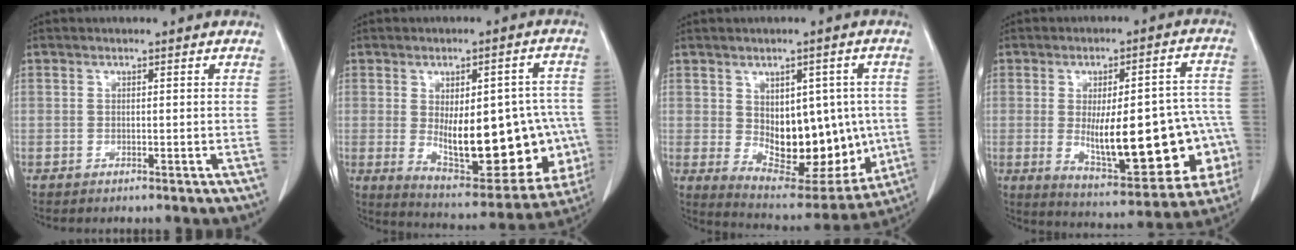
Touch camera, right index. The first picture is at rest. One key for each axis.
{"total": 23.7, "fx": -3.4, "fy": 9.8, "fz": 21.4, "tx": -0.258, "ty": 0.012, "tz": -0.015}
{"total": 18.9, "fx": -1.0, "fy": 10.9, "fz": 15.3, "tx": -0.252, "ty": 0.002, "tz": 0.016}
{"total": 23.8, "fx": -4.1, "fy": 7.7, "fz": 22.2, "tx": -0.245, "ty": 0.026, "tz": -0.027}